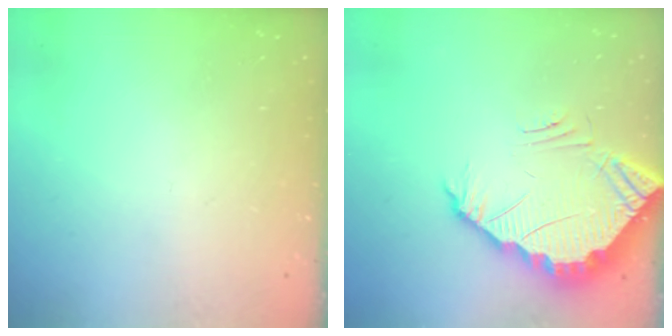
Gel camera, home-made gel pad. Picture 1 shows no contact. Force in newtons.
{"total": 4.6, "press": 4.6, "slide": 0.3}